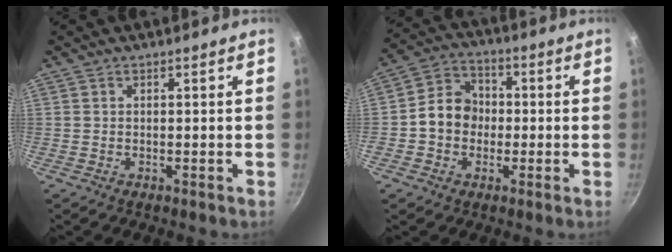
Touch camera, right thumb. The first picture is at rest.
{"total": 8.9, "force": [-0.8, 7.6, 4.6], "torque": [-0.044, 0.025, -0.031]}